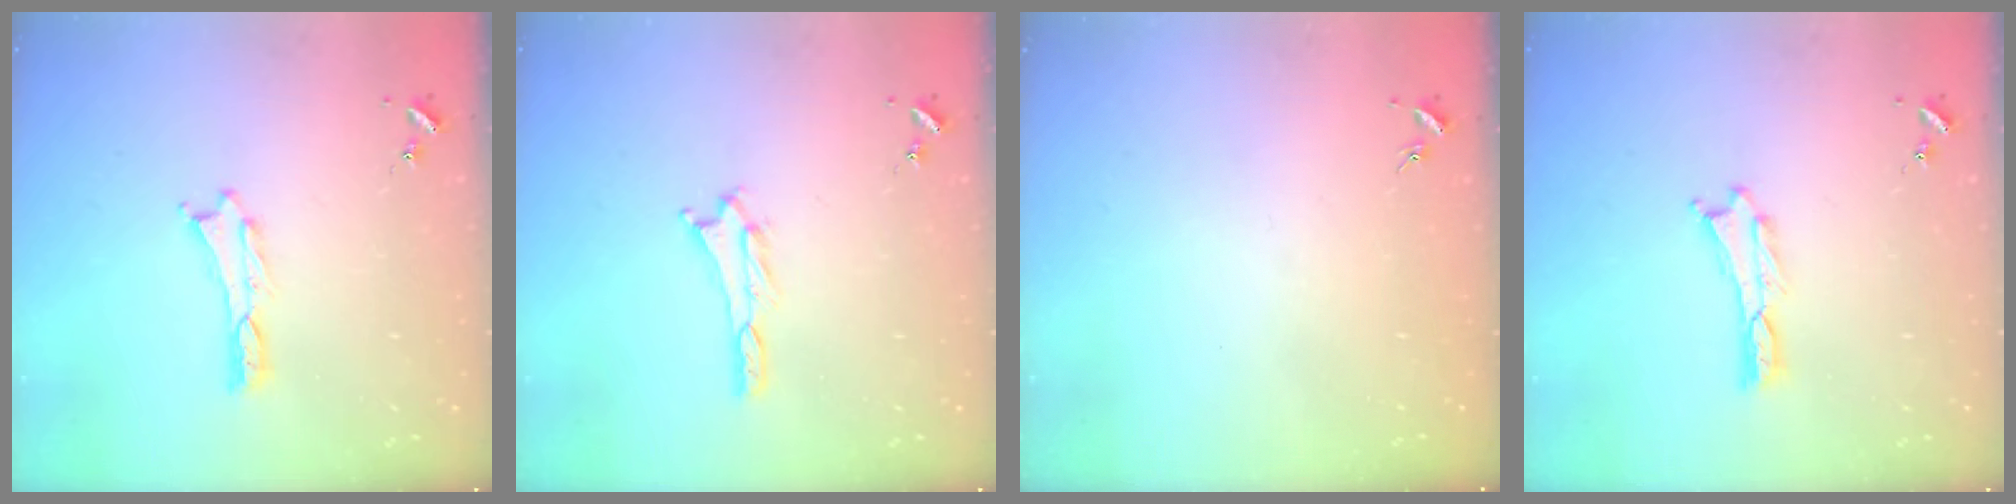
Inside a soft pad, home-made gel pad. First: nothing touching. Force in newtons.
{"total": 0.7, "press": 0.7, "slide": 0.2}
{"total": 0.0}
{"total": 0.0}